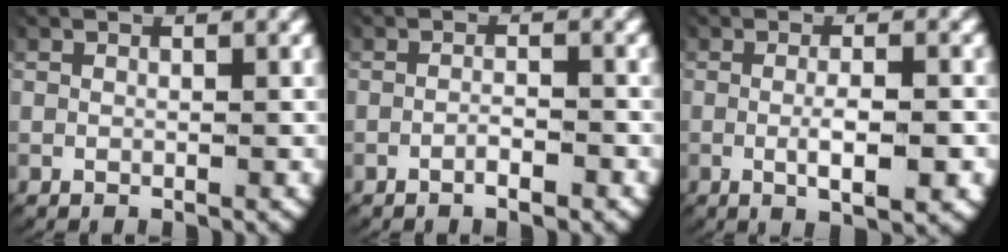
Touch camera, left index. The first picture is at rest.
{"total": 1.7, "force": [-1.3, 0.4, 1.1], "torque": [-0.019, -0.002, -0.025]}
{"total": 3.6, "force": [-1.1, 0.8, 3.3], "torque": [-0.060, -0.007, -0.014]}